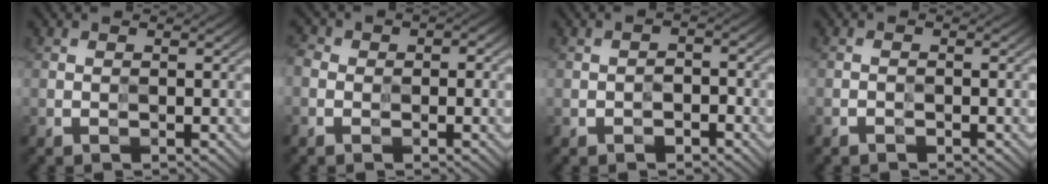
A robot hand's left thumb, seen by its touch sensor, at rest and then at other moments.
{"total": 3.7, "force": [-0.2, 3.1, 2.0], "torque": [-0.039, 0.007, -0.013]}
{"total": 2.1, "force": [-1.2, 1.2, 1.2], "torque": [-0.017, 0.000, -0.022]}
{"total": 0.8, "force": [-0.7, 0.2, 0.3], "torque": [-0.004, -0.001, -0.014]}